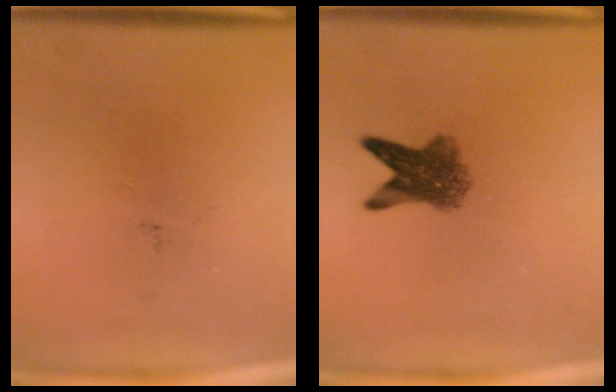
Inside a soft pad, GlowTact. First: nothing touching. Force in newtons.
{"total": 5.7}